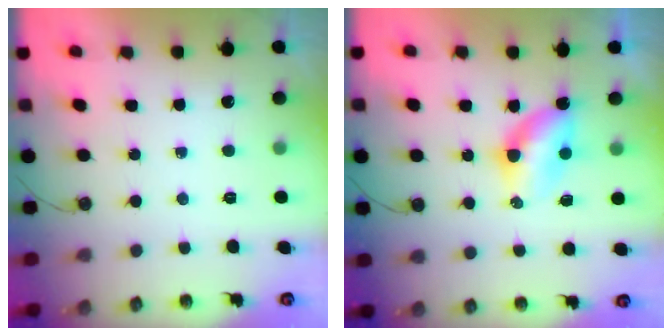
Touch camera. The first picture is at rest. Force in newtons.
{"total": 5.5, "press": 5.5, "slide": 0.6}